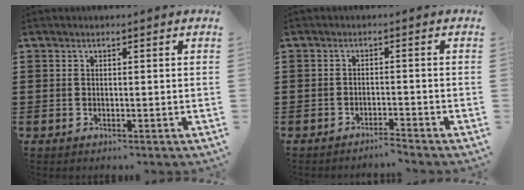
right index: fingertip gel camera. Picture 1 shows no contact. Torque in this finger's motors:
{"motor_torque": [0.14, -0.13, 0.00, 0.00]}